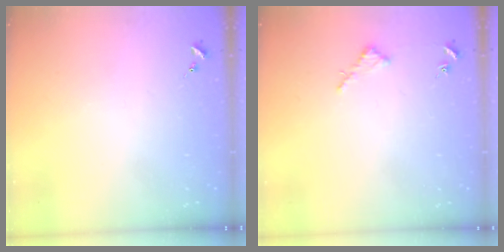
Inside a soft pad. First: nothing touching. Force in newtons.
{"total": 2.6, "press": 2.6, "slide": 0.2}